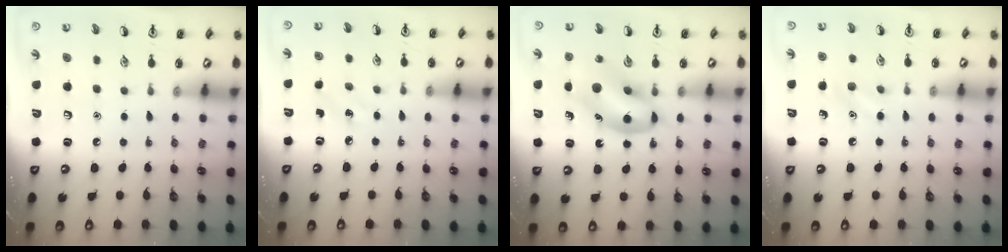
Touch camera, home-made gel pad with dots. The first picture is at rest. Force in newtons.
{"total": 2.5, "press": 2.3, "slide": 0.9}
{"total": 11.6, "press": 11.2, "slide": 3.1}
{"total": 7.0, "press": 6.7, "slide": 2.0}